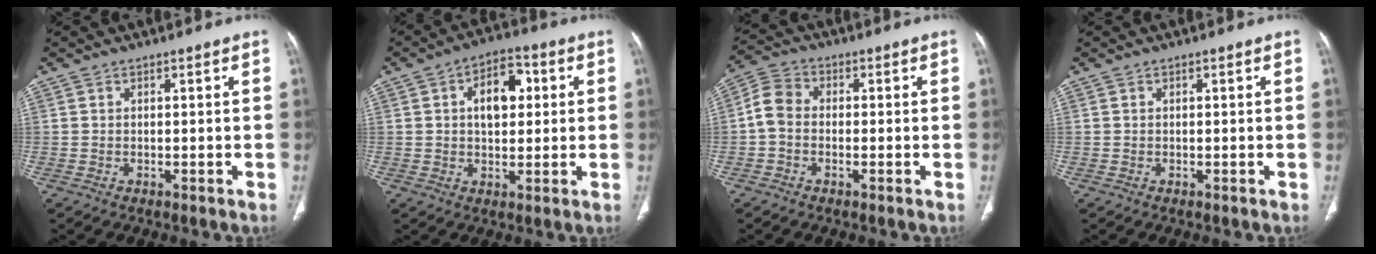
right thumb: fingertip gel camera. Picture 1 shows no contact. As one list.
[{"total": 9.3, "force": [1.8, 5.7, 7.0], "torque": [-0.080, 0.013, 0.024]}, {"total": 5.6, "force": [-0.7, 4.2, 3.6], "torque": [-0.062, 0.018, -0.028]}, {"total": 0.0}]